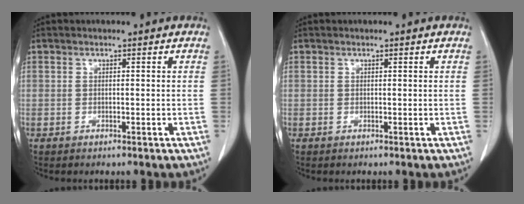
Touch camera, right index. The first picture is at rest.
{"total": 0.0}